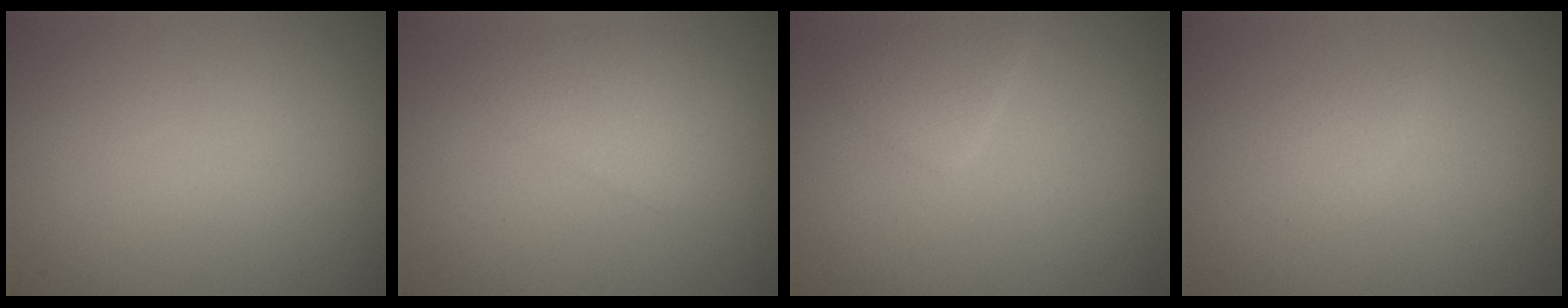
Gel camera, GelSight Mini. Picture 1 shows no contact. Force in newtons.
{"total": 2.3, "press": 2.3, "slide": 0.1}
{"total": 1.9, "press": 1.9, "slide": 0.0}
{"total": 0.8, "press": 0.8, "slide": 0.0}